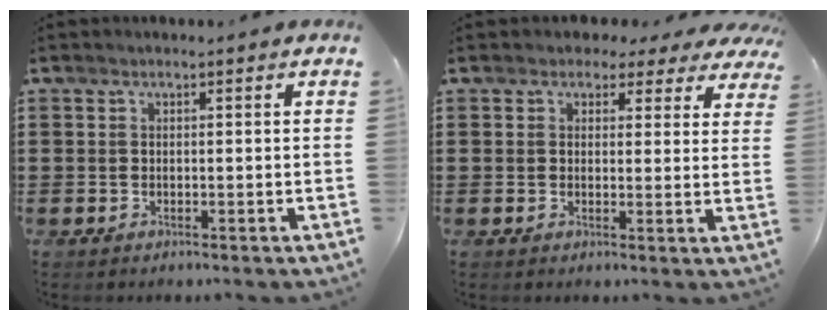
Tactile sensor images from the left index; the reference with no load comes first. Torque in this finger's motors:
{"motor_torque": [2.14, 0.00, 0.66, 0.02]}